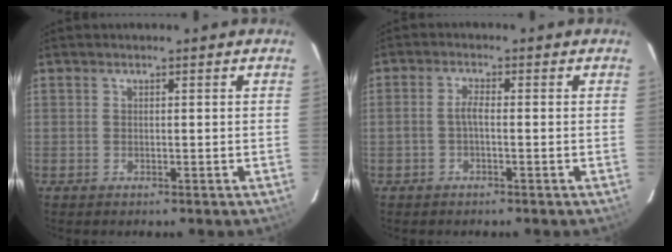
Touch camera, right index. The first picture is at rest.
{"total": 2.0, "force": [-0.7, 0.5, 1.9], "torque": [-0.038, 0.006, -0.014]}